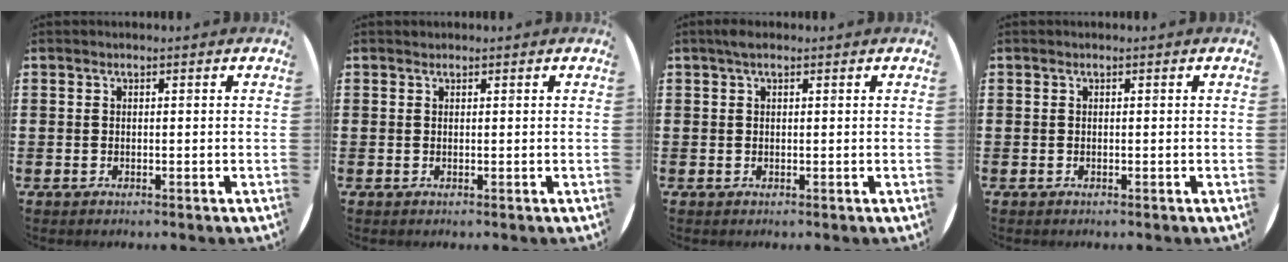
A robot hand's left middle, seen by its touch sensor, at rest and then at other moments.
{"total": 0.0}
{"total": 1.1, "force": [0.7, 0.4, 0.8], "torque": [-0.016, 0.005, 0.011]}
{"total": 0.0}